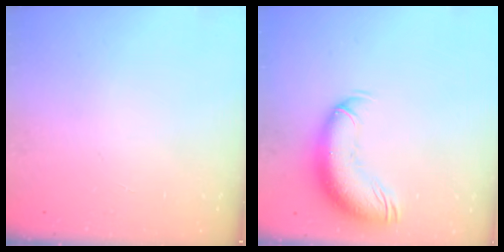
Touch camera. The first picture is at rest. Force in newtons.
{"total": 13.2, "press": 12.8, "slide": 3.3}